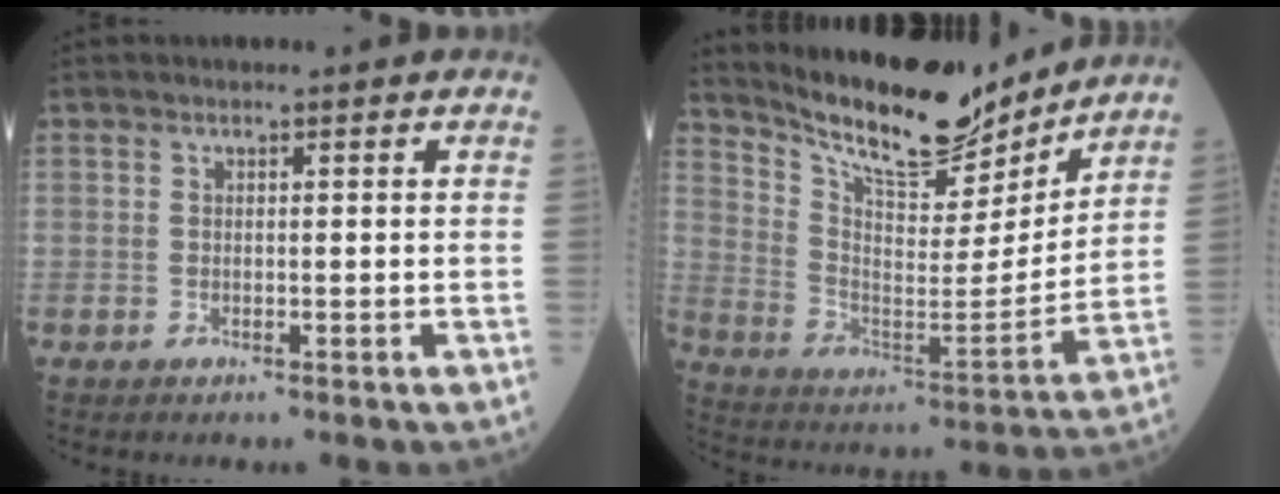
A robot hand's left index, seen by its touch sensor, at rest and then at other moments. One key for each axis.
{"total": 16.7, "fx": 15.1, "fy": 3.5, "fz": 6.4, "tx": -0.124, "ty": -0.018, "tz": 0.253}